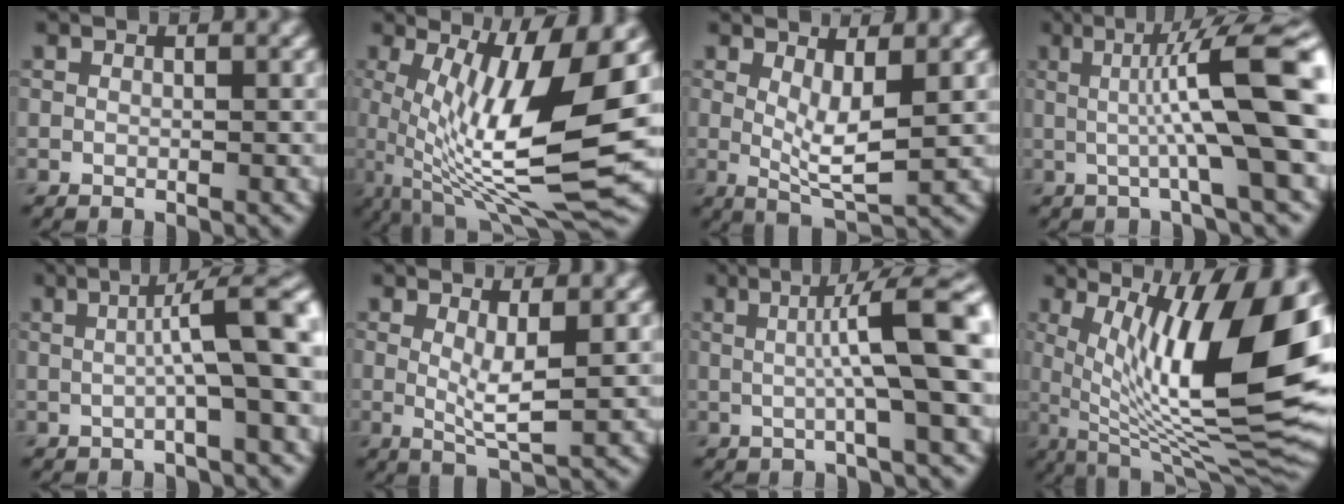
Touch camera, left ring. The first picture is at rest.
{"total": 12.6, "force": [0.1, 3.1, 12.2], "torque": [-0.213, -0.016, 0.011]}
{"total": 3.6, "force": [0.6, 0.9, 3.4], "torque": [-0.064, -0.015, 0.016]}
{"total": 9.6, "force": [0.7, 1.4, 9.5], "torque": [-0.125, 0.006, 0.007]}
{"total": 6.9, "force": [0.4, 1.1, 6.8], "torque": [-0.097, 0.008, 0.000]}
{"total": 2.8, "force": [0.4, 0.5, 2.7], "torque": [-0.055, -0.016, 0.013]}
{"total": 8.4, "force": [0.8, 1.1, 8.3], "torque": [-0.116, 0.008, 0.008]}
{"total": 14.5, "force": [2.2, 4.0, 13.8], "torque": [-0.203, -0.009, 0.040]}